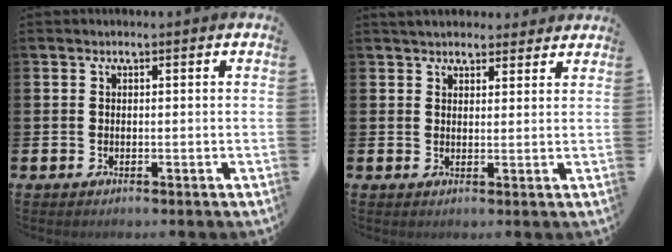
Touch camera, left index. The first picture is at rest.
{"total": 3.8, "force": [3.5, 1.3, 0.4], "torque": [-0.001, -0.014, 0.063]}